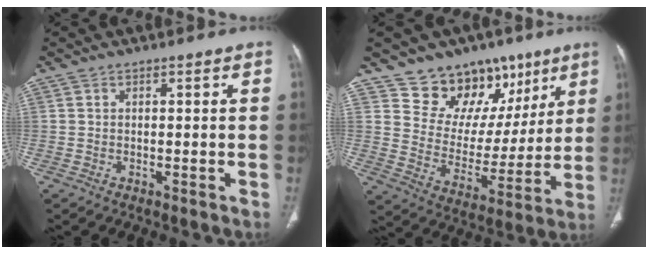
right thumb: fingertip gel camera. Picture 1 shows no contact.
{"total": 17.2, "force": [10.9, 11.8, 6.1], "torque": [-0.023, -0.047, 0.182]}